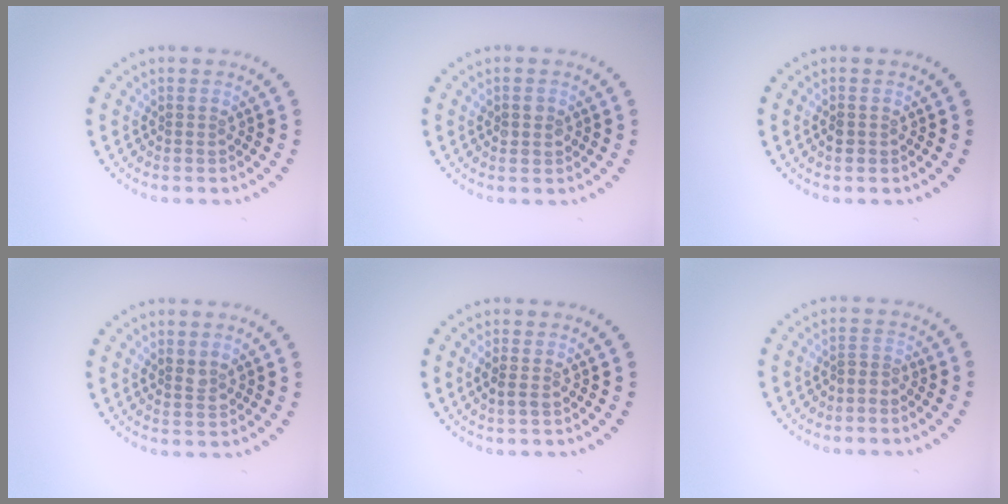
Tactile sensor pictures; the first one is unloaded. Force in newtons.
{"total": 1.4, "press": 1.4, "slide": 0.2}
{"total": 1.2, "press": 1.1, "slide": 0.4}
{"total": 1.4, "press": 1.4, "slide": 0.3}
{"total": 1.1, "press": 1.1, "slide": 0.3}
{"total": 1.0, "press": 0.5, "slide": 0.8}